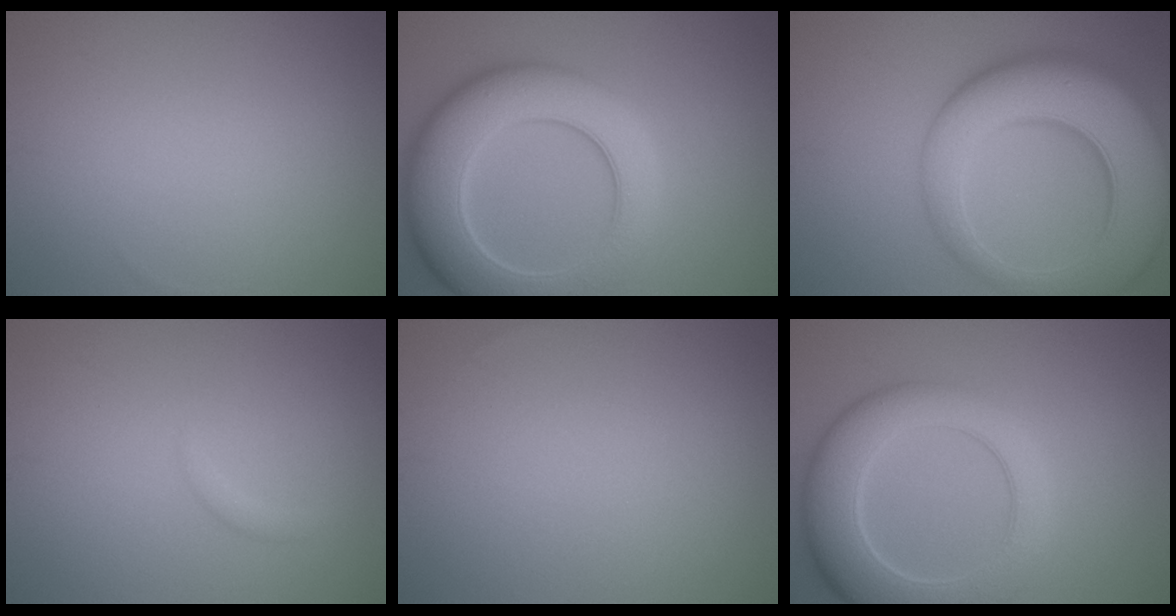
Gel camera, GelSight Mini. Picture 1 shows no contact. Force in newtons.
{"total": 10.2, "press": 10.2, "slide": 0.6}
{"total": 10.9, "press": 10.9, "slide": 0.7}
{"total": 0.7, "press": 0.7, "slide": 0.1}
{"total": 0.0}
{"total": 8.1, "press": 8.1, "slide": 0.7}